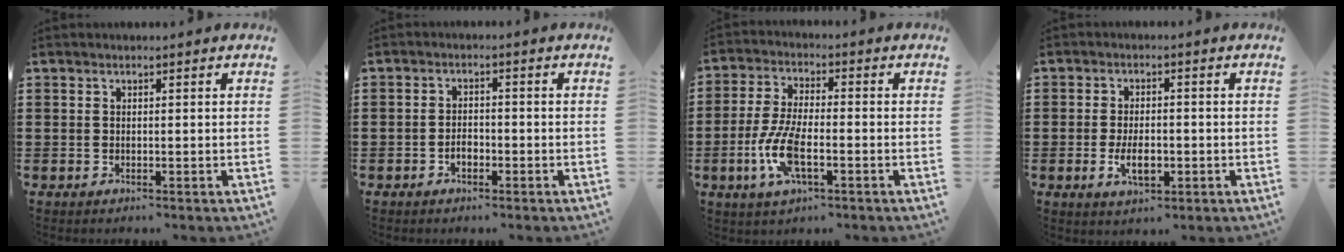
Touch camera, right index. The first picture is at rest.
{"total": 2.2, "force": [-1.1, 1.2, 1.4], "torque": [-0.029, 0.003, -0.021]}
{"total": 8.3, "force": [-2.7, 3.0, 7.2], "torque": [-0.173, -0.016, -0.056]}
{"total": 4.6, "force": [-1.2, 2.3, 3.8], "torque": [-0.065, 0.000, -0.023]}